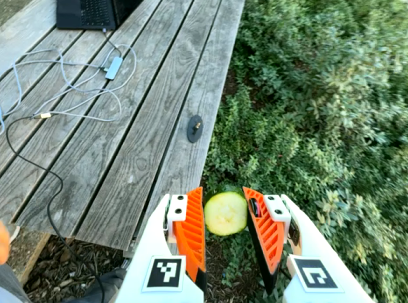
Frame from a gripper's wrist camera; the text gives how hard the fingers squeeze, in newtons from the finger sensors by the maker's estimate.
{"total": 9.2, "left": 9.1, "right": 9.2}